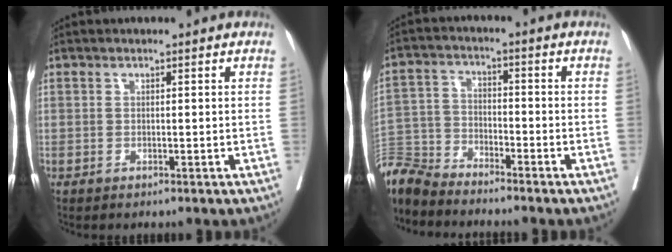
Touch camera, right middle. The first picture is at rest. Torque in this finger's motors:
{"motor_torque": [0.35, -0.36, 0.38, 0.12]}